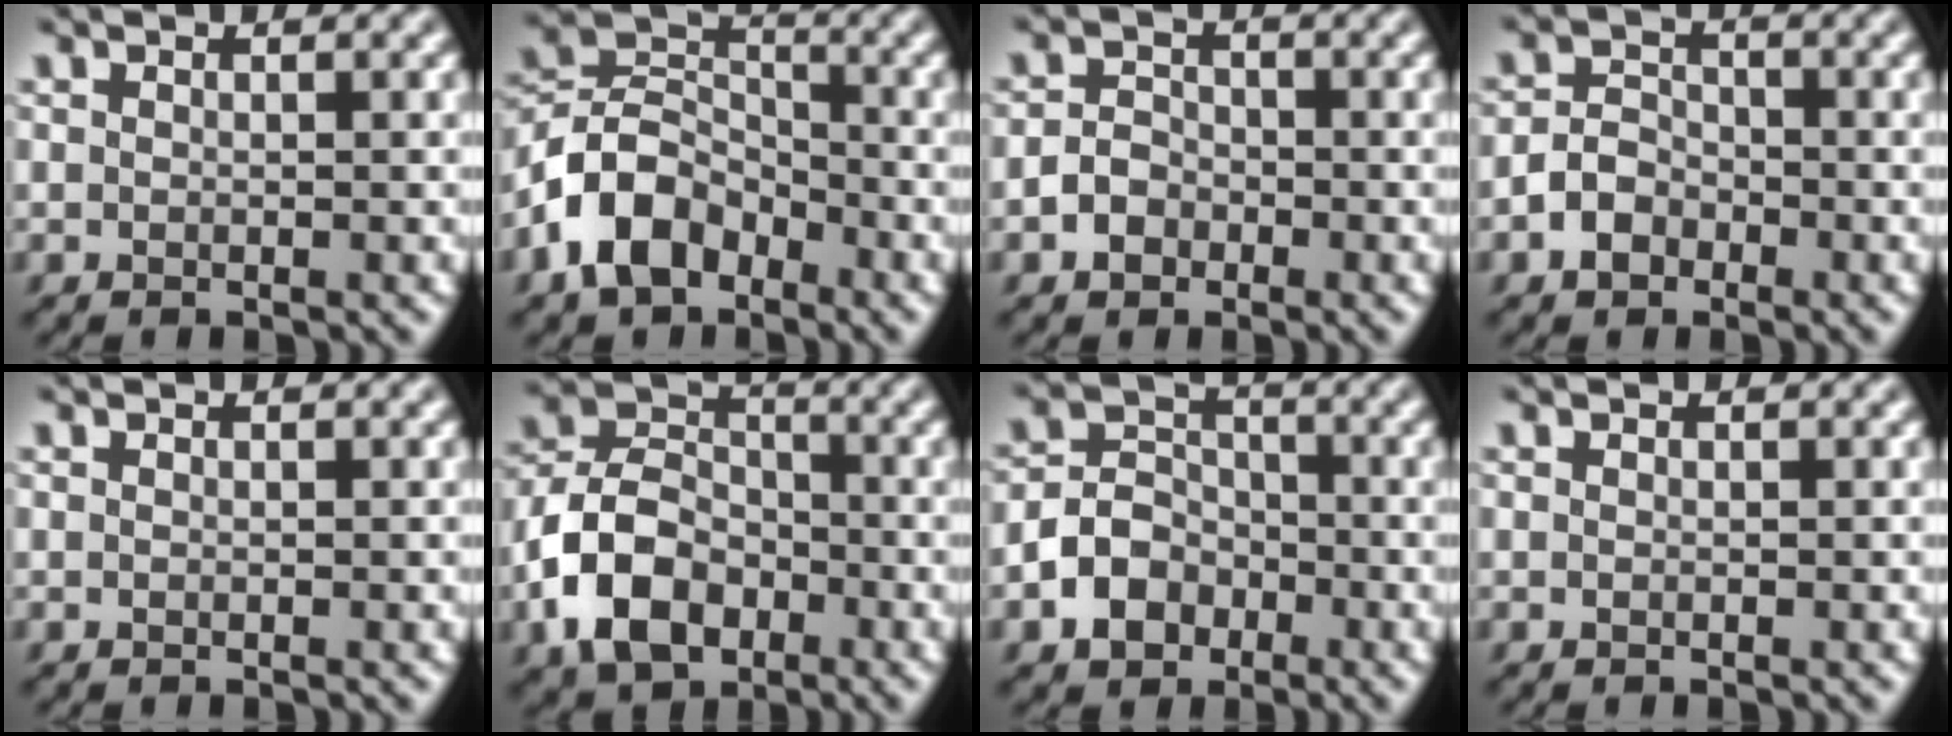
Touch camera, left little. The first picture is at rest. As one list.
[{"total": 6.8, "force": [-3.7, 4.4, 3.6], "torque": [-0.072, 0.007, -0.085]}, {"total": 2.2, "force": [-1.1, 1.7, 0.9], "torque": [-0.010, 0.004, -0.028]}, {"total": 2.6, "force": [-1.4, 1.9, 1.2], "torque": [-0.021, 0.008, -0.029]}, {"total": 0.0}, {"total": 7.9, "force": [-3.1, 5.5, 4.7], "torque": [-0.095, 0.007, -0.072]}, {"total": 4.4, "force": [-2.0, 3.5, 1.9], "torque": [-0.028, 0.003, -0.046]}, {"total": 0.0}]